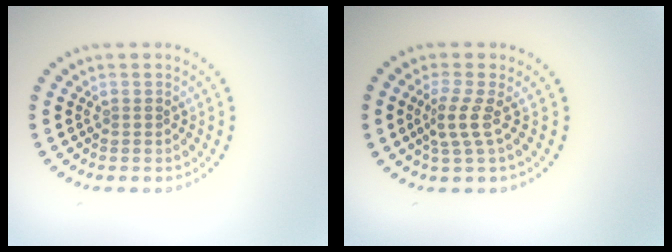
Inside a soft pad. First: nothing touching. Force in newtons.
{"total": 2.4, "press": 1.6, "slide": 1.8}